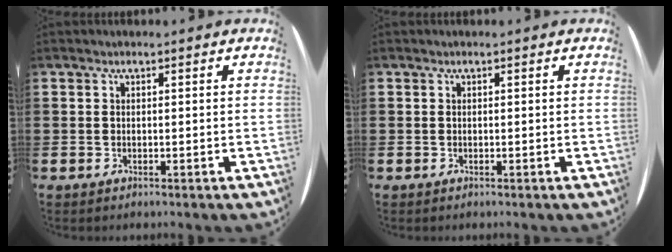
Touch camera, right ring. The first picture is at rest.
{"total": 0.0}